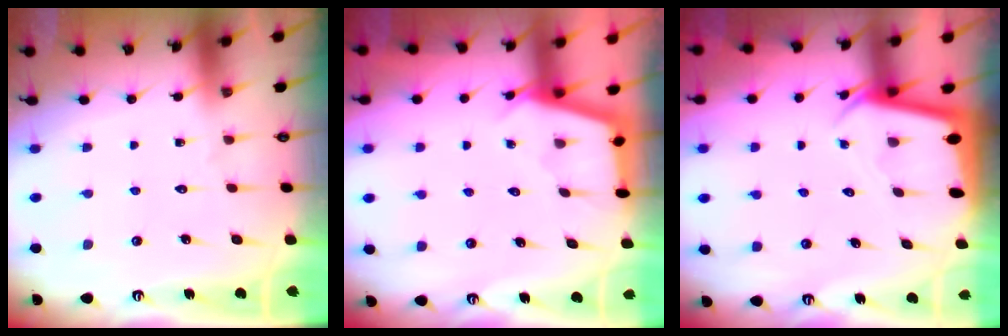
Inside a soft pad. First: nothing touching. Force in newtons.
{"total": 2.9, "press": 2.9, "slide": 0.3}
{"total": 2.3, "press": 2.3, "slide": 0.0}